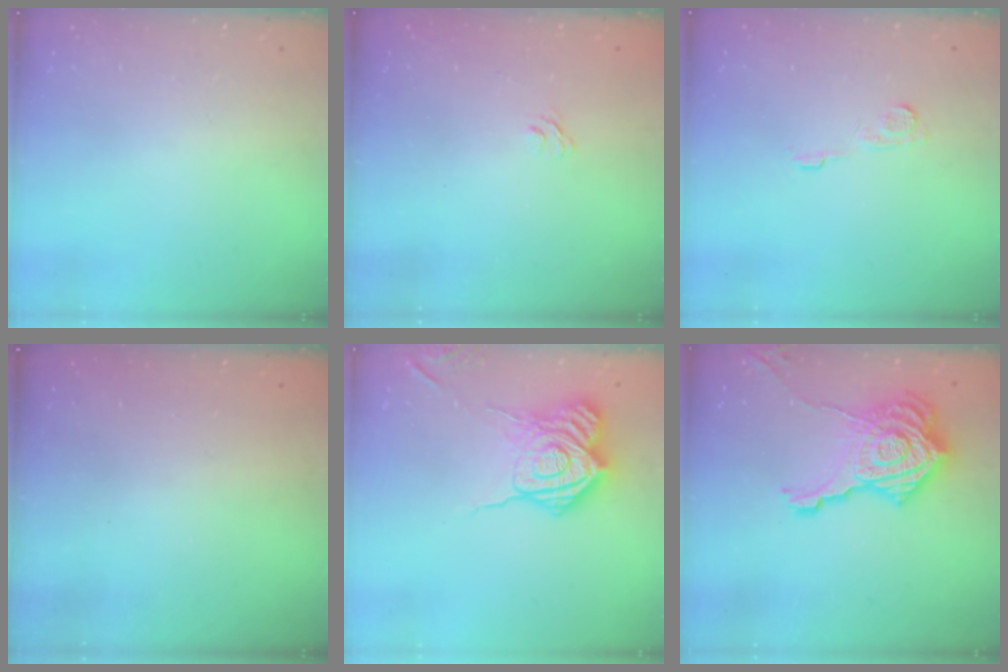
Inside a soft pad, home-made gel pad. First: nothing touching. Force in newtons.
{"total": 3.1, "press": 2.8, "slide": 1.3}
{"total": 5.8, "press": 5.8, "slide": 0.6}
{"total": 2.6, "press": 2.4, "slide": 0.8}
{"total": 19.7, "press": 19.7, "slide": 1.0}
{"total": 23.1, "press": 23.0, "slide": 2.2}